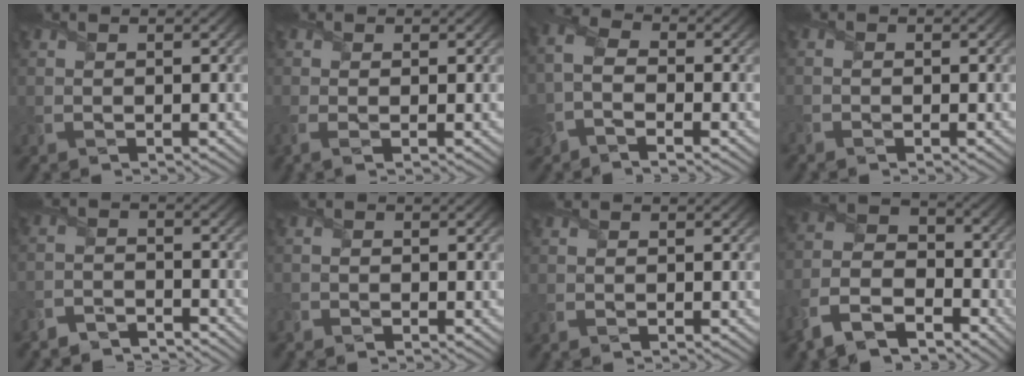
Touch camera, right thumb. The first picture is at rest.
{"total": 1.7, "force": [-0.3, 0.7, 1.6], "torque": [-0.047, -0.005, -0.009]}
{"total": 5.4, "force": [-1.9, 2.9, 4.2], "torque": [-0.113, -0.002, -0.050]}
{"total": 1.1, "force": [-0.8, 0.6, 0.5], "torque": [-0.012, -0.005, -0.015]}
{"total": 4.1, "force": [-4.1, 0.3, 0.3], "torque": [-0.004, -0.002, -0.089]}
{"total": 1.4, "force": [-1.1, 0.8, 0.3], "torque": [-0.009, -0.003, -0.019]}
{"total": 0.6, "force": [-0.1, 0.4, 0.5], "torque": [-0.009, -0.001, 0.000]}
{"total": 12.0, "force": [-7.5, 7.1, 6.2], "torque": [-0.150, -0.039, -0.153]}